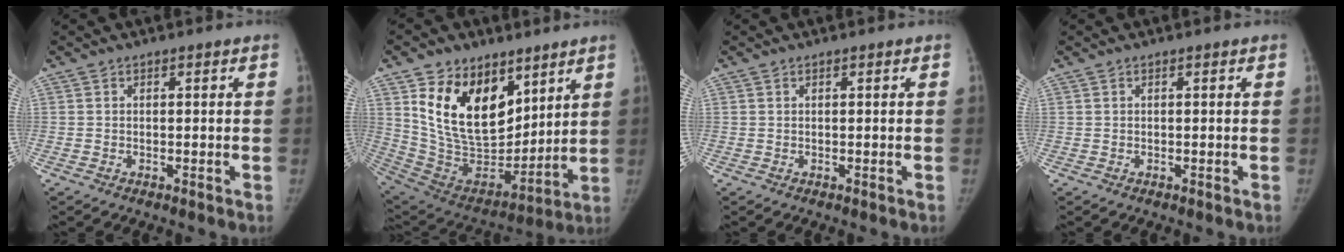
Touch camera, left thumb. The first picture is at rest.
{"total": 21.3, "force": [10.1, 13.4, 13.1], "torque": [-0.184, -0.055, 0.202]}
{"total": 0.0}
{"total": 0.0}